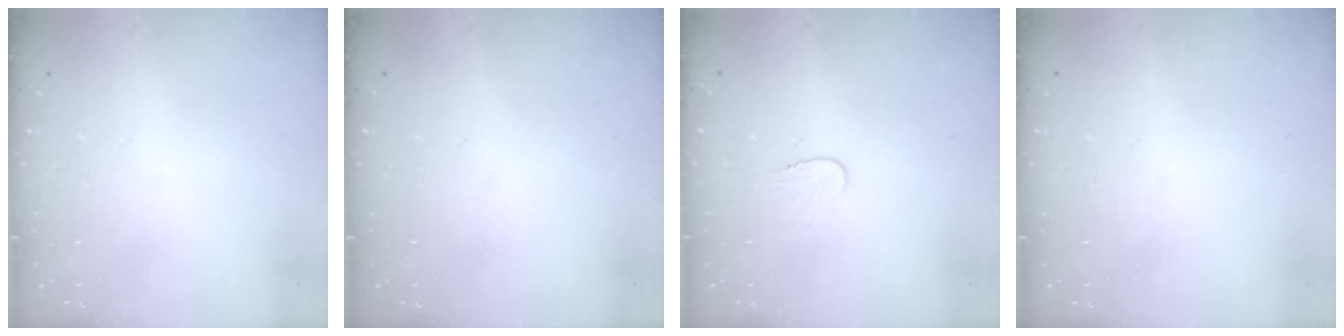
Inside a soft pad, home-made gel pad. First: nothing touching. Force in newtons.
{"total": 0.0}
{"total": 3.8, "press": 3.7, "slide": 0.4}
{"total": 0.0}